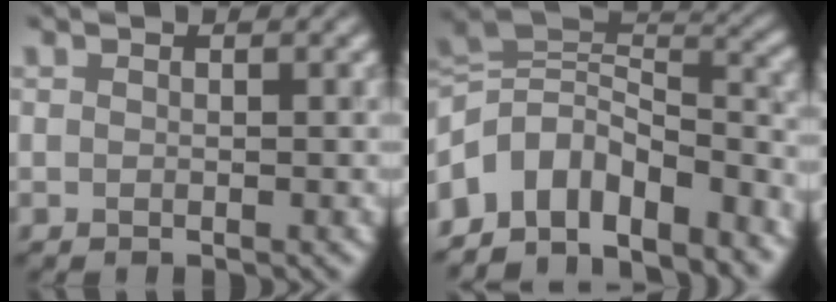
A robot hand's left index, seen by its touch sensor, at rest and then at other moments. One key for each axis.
{"total": 11.3, "fx": -6.5, "fy": 6.3, "fz": 6.6, "tx": -0.111, "ty": 0.019, "tz": -0.121}